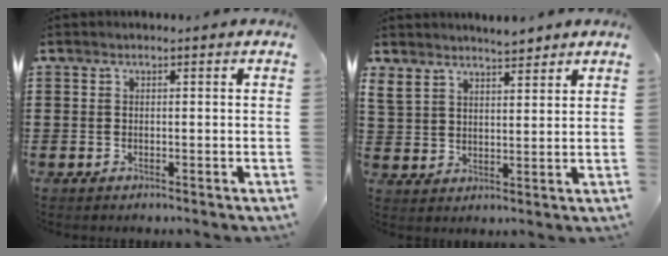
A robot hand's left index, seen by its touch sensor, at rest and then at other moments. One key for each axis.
{"total": 5.2, "fx": 4.9, "fy": 1.6, "fz": 0.8, "tx": -0.034, "ty": -0.012, "tz": 0.093}